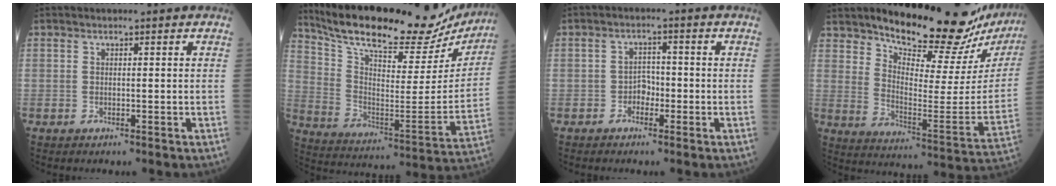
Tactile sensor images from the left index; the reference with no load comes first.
{"total": 28.0, "force": [24.9, 6.5, 11.1], "torque": [-0.190, -0.035, 0.354]}
{"total": 2.4, "force": [-1.1, 1.6, 1.3], "torque": [-0.017, 0.008, -0.022]}
{"total": 20.8, "force": [19.3, 2.6, 7.1], "torque": [-0.111, -0.109, 0.256]}